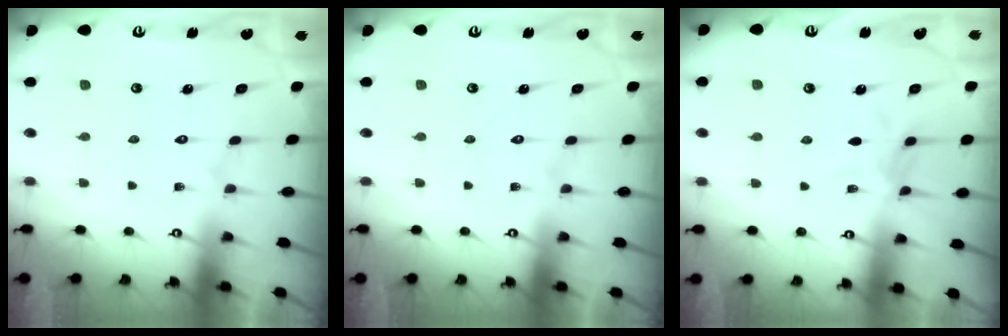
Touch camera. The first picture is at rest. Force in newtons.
{"total": 0.0}
{"total": 4.3, "press": 4.3, "slide": 0.1}